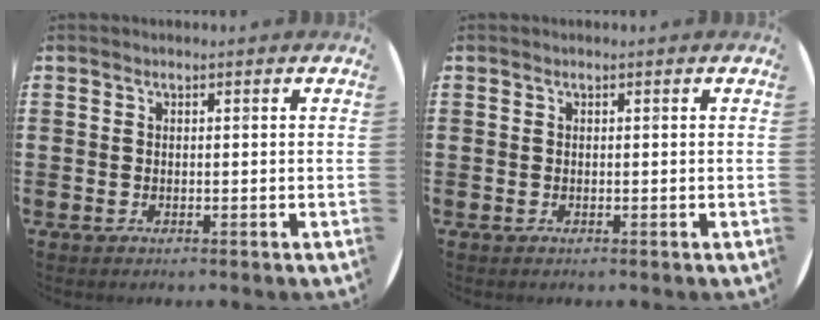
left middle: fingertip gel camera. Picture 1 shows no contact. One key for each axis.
{"total": 0.0}